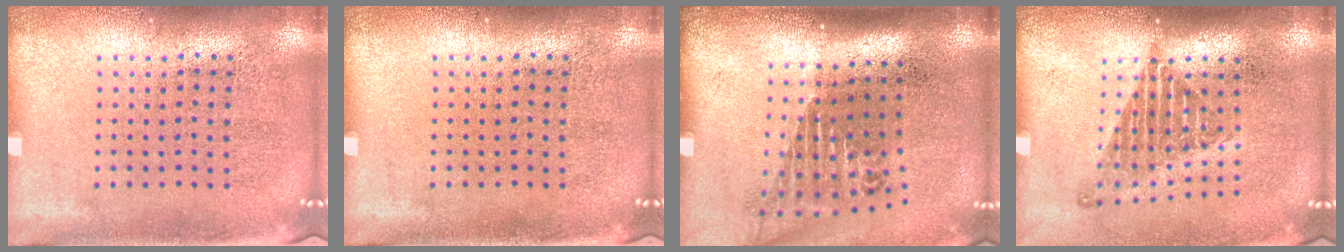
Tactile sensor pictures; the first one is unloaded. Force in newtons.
{"total": 0.0}
{"total": 1.7, "press": 1.3, "slide": 1.1}
{"total": 1.2, "press": 1.0, "slide": 0.7}